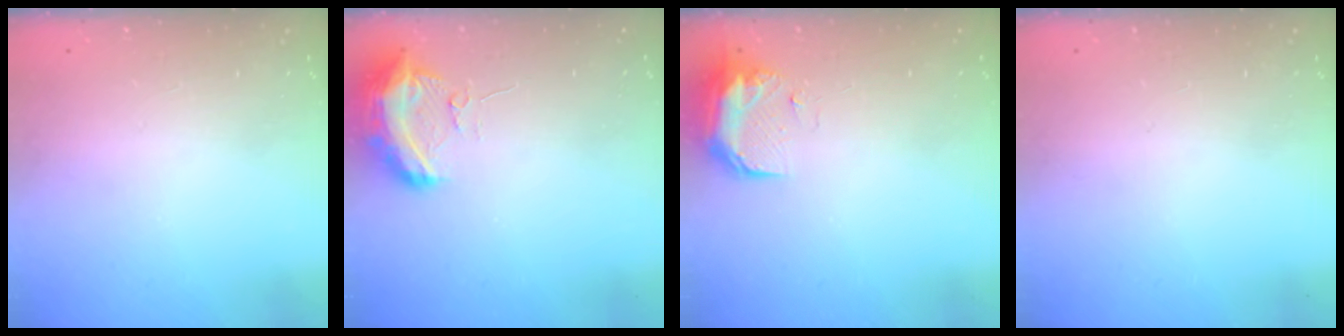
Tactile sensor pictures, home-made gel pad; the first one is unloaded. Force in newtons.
{"total": 10.0, "press": 10.0, "slide": 0.8}
{"total": 8.8, "press": 8.7, "slide": 1.2}
{"total": 0.0}